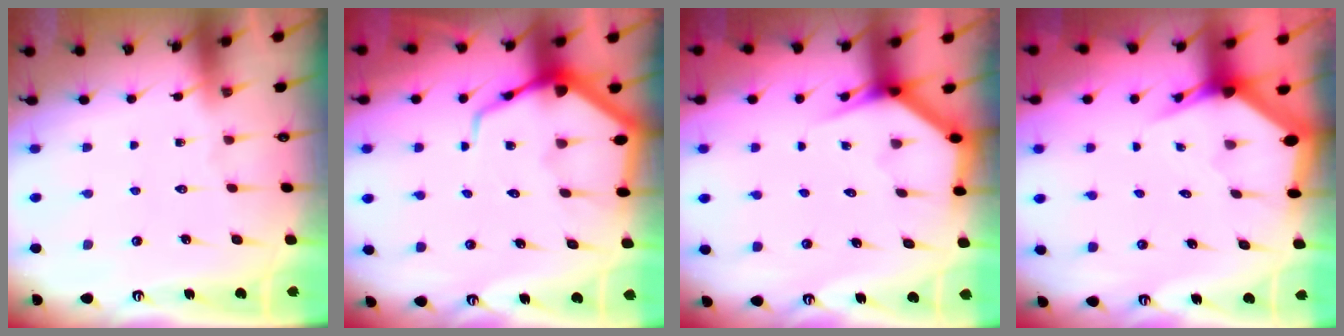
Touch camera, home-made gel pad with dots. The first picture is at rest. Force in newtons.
{"total": 8.6, "press": 8.6, "slide": 1.0}
{"total": 3.5, "press": 3.5, "slide": 0.3}
{"total": 3.5, "press": 3.5, "slide": 0.4}